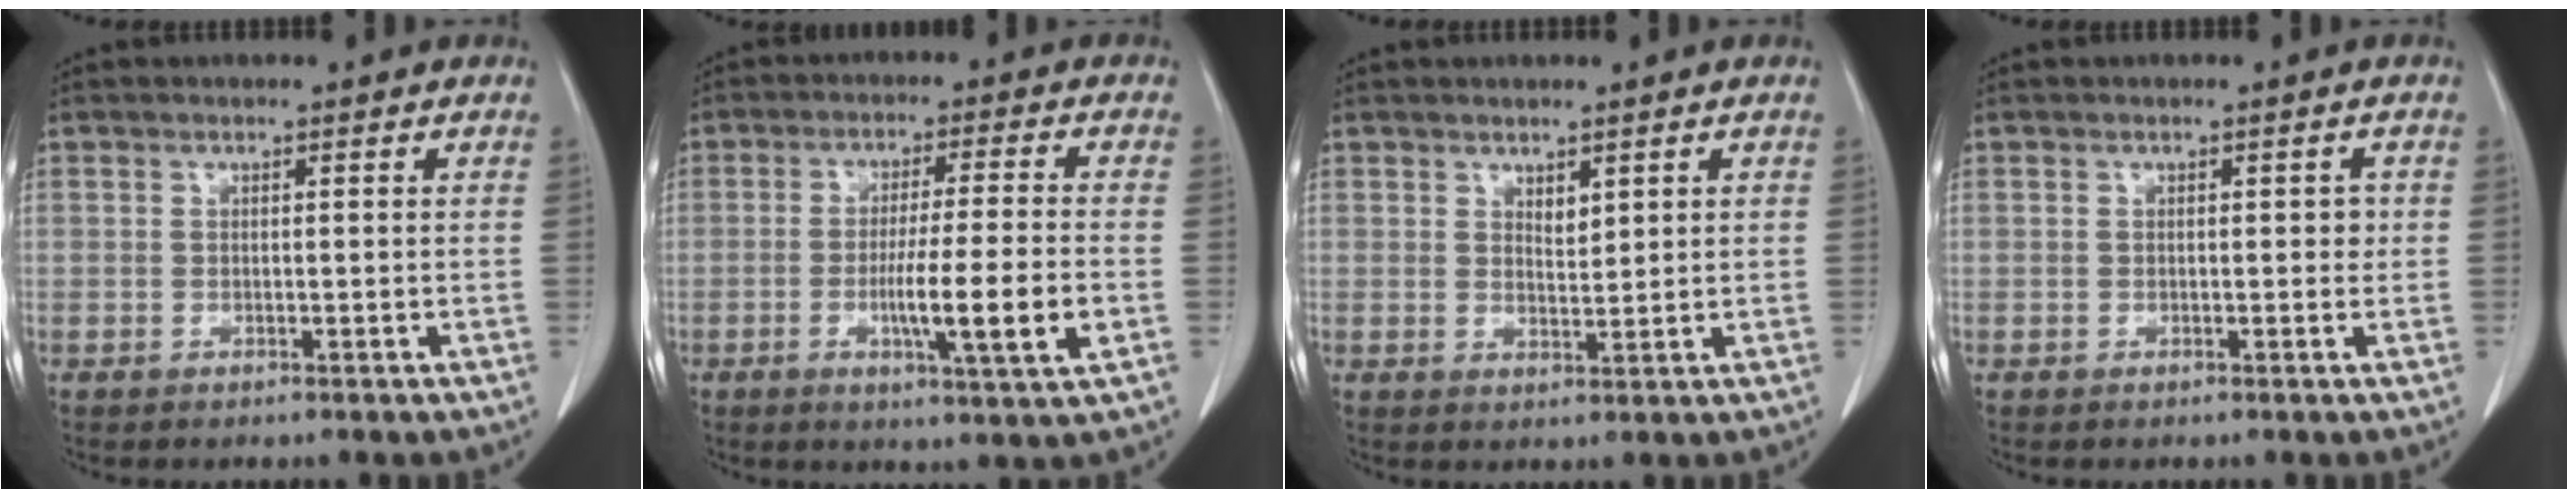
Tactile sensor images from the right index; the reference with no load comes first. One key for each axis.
{"total": 6.6, "fx": -1.8, "fy": -0.1, "fz": 6.3, "tx": -0.099, "ty": -0.011, "tz": -0.026}
{"total": 2.0, "fx": 1.2, "fy": 0.9, "fz": 1.4, "tx": -0.024, "ty": -0.006, "tz": 0.026}
{"total": 1.1, "fx": 0.1, "fy": 0.7, "fz": 0.9, "tx": -0.007, "ty": 0.007, "tz": 0.001}